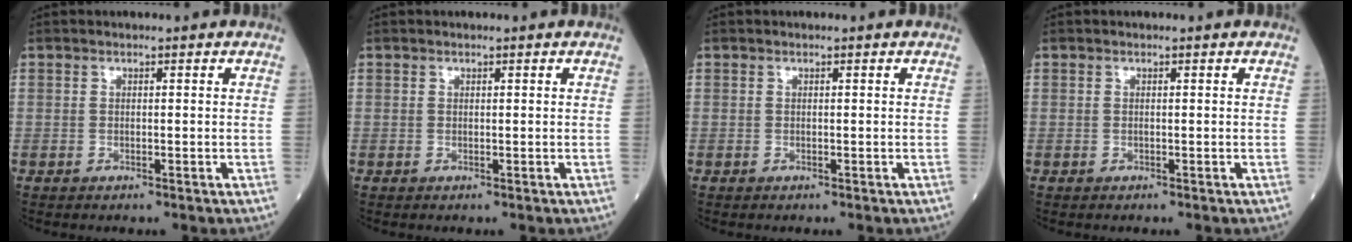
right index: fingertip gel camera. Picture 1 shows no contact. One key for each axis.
{"total": 0.0}
{"total": 0.0}
{"total": 0.0}